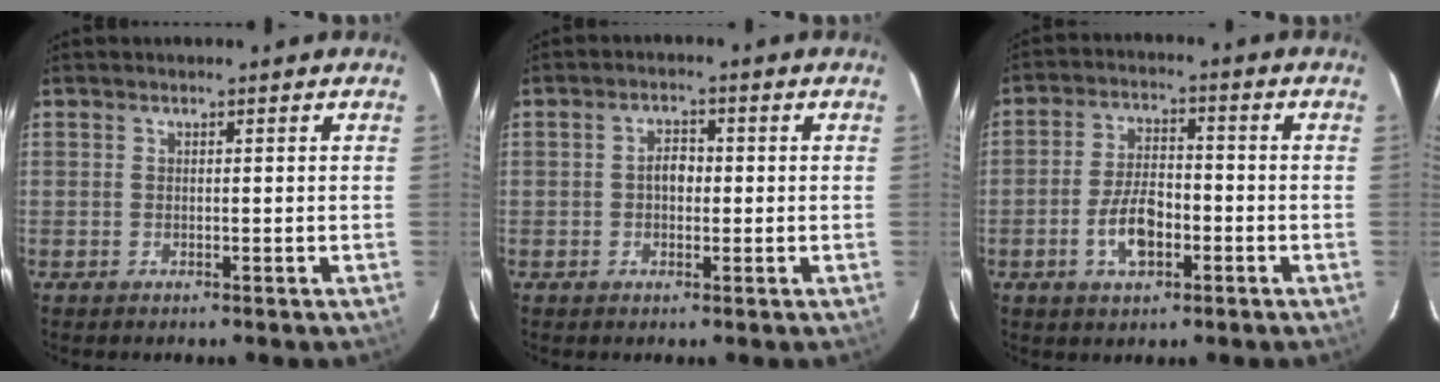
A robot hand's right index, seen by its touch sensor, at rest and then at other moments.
{"total": 3.0, "force": [-0.2, 2.1, 2.1], "torque": [-0.035, 0.011, -0.004]}
{"total": 7.9, "force": [-3.0, 4.0, 6.1], "torque": [-0.122, 0.006, -0.049]}